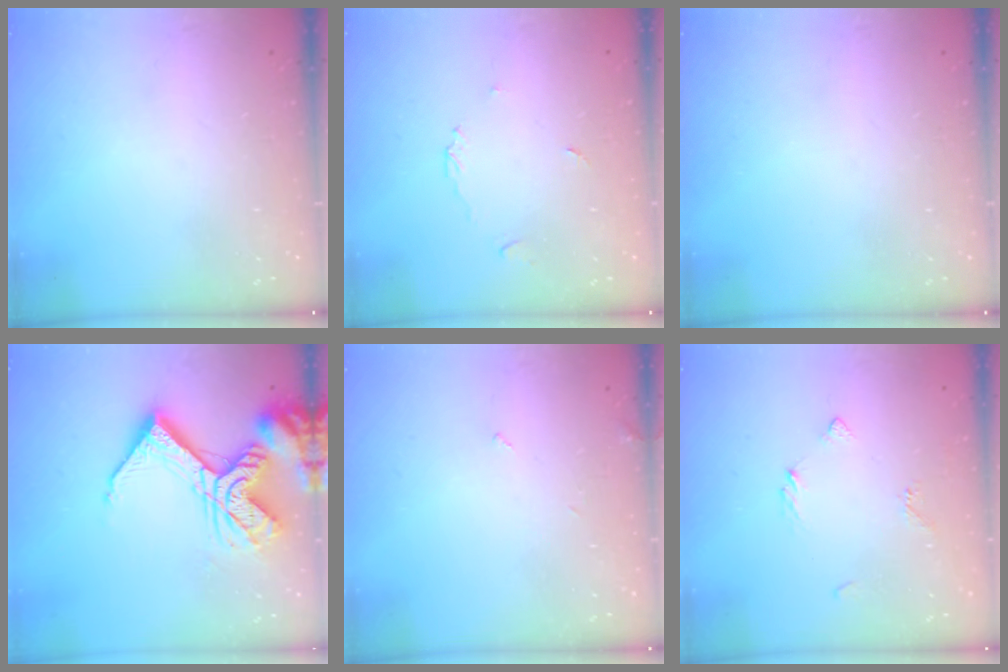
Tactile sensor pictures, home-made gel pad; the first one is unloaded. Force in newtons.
{"total": 3.8, "press": 3.8, "slide": 0.5}
{"total": 0.0}
{"total": 19.5, "press": 19.4, "slide": 2.2}
{"total": 2.2, "press": 2.2, "slide": 0.3}
{"total": 3.4, "press": 3.3, "slide": 0.6}